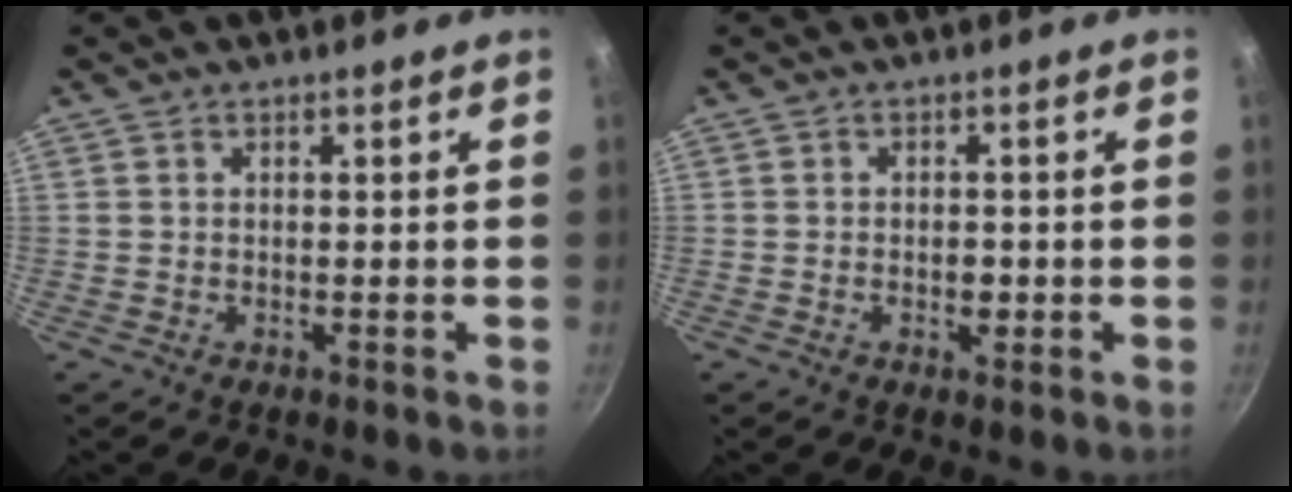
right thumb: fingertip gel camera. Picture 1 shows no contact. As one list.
[{"total": 2.2, "force": [-0.5, 1.3, 1.6], "torque": [-0.019, 0.004, -0.008]}]